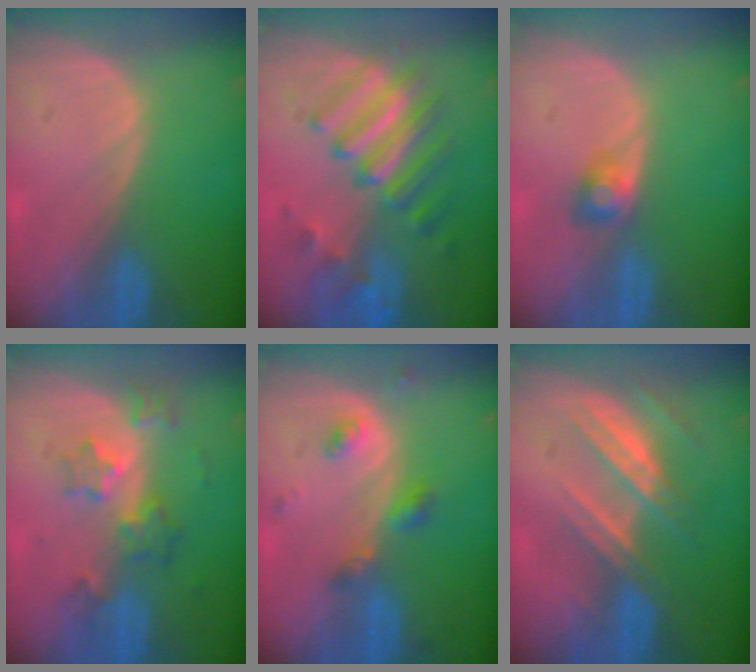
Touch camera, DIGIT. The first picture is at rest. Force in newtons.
{"total": 9.4, "press": 8.5, "slide": 4.1}
{"total": 2.3, "press": 2.3, "slide": 0.2}
{"total": 6.1, "press": 5.5, "slide": 2.5}
{"total": 4.0, "press": 4.0, "slide": 0.9}
{"total": 7.3, "press": 6.8, "slide": 2.8}